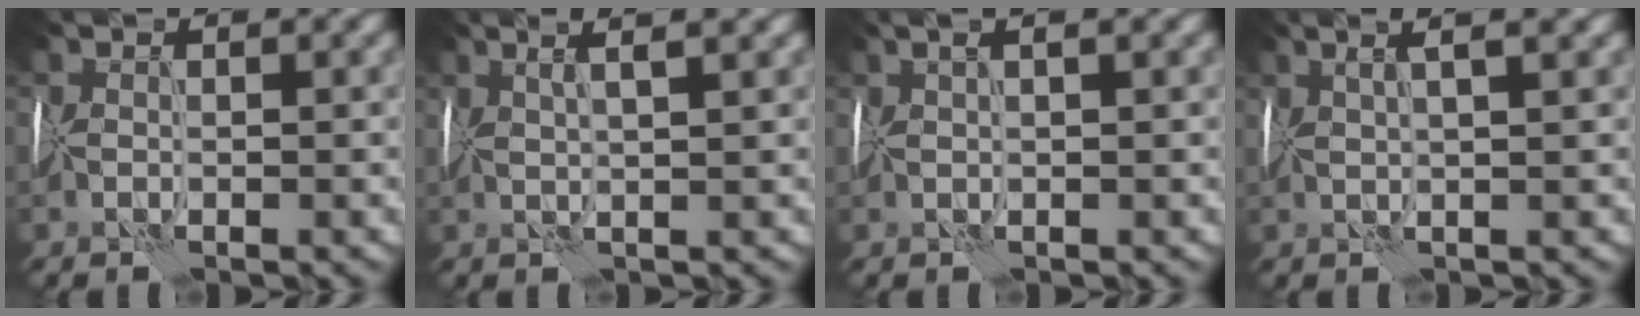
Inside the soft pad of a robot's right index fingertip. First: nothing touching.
{"total": 4.1, "force": [2.5, 0.9, 3.1], "torque": [-0.027, 0.031, 0.015]}
{"total": 2.7, "force": [1.7, 0.5, 2.0], "torque": [-0.024, 0.021, 0.016]}
{"total": 4.4, "force": [2.5, 1.1, 3.4], "torque": [-0.030, 0.033, 0.016]}